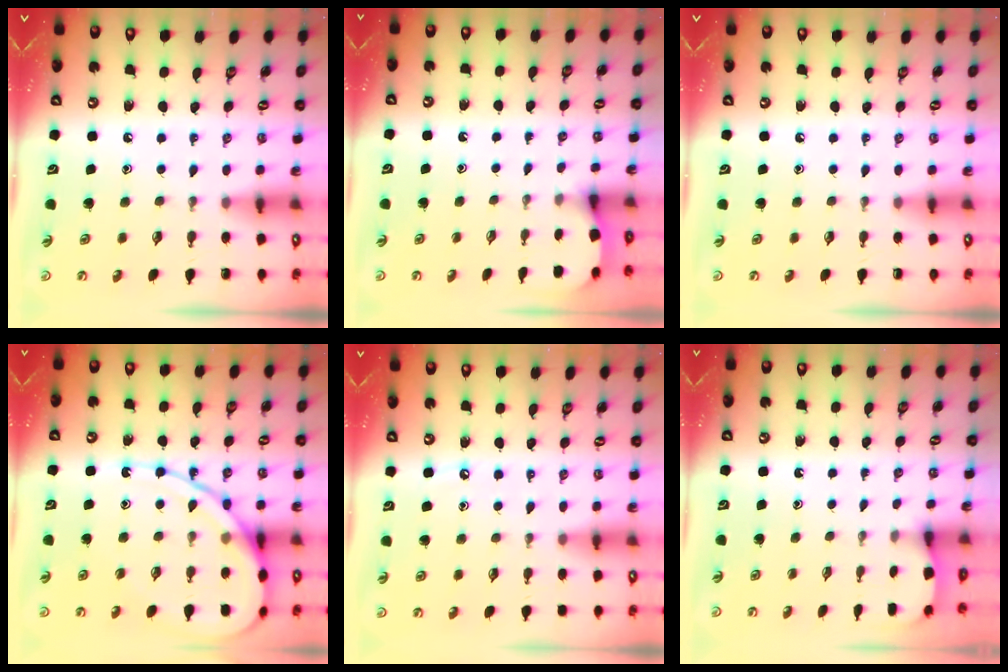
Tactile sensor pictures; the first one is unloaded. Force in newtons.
{"total": 2.6, "press": 2.6, "slide": 0.4}
{"total": 0.0}
{"total": 14.4, "press": 14.4, "slide": 1.5}
{"total": 3.3, "press": 3.3, "slide": 0.5}
{"total": 1.2, "press": 1.2, "slide": 0.0}